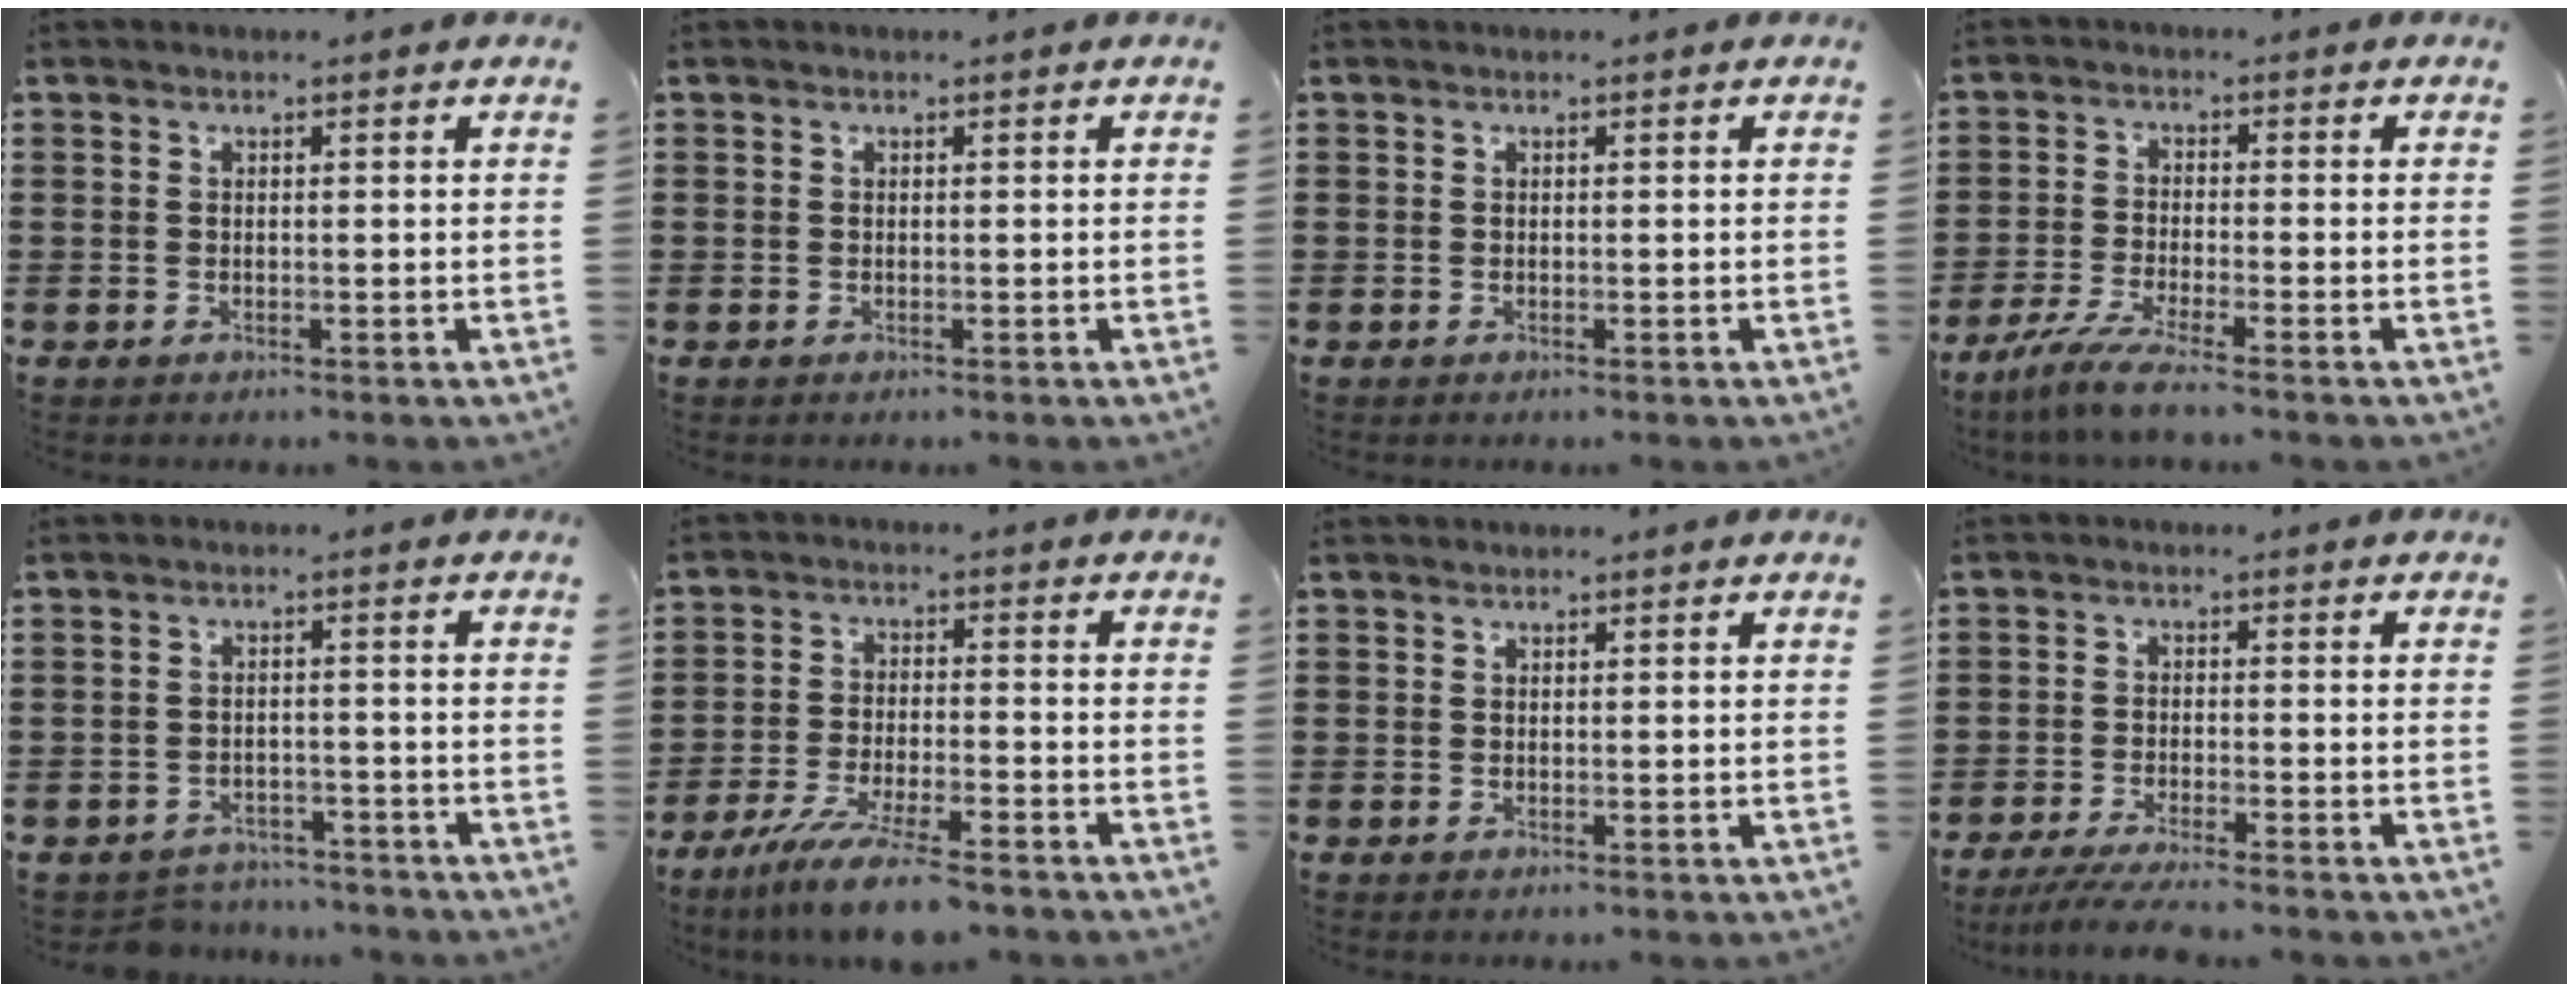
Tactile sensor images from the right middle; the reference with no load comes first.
{"total": 0.0}
{"total": 0.0}
{"total": 4.9, "force": [-4.0, -0.1, 2.9], "torque": [-0.078, -0.023, -0.081]}
{"total": 3.1, "force": [-3.0, 0.7, -0.2], "torque": [-0.006, 0.001, -0.067]}
{"total": 8.2, "force": [-6.7, 0.4, 4.7], "torque": [-0.093, -0.008, -0.125]}
{"total": 0.0}
{"total": 3.9, "force": [-3.5, 0.0, 1.7], "torque": [-0.042, -0.012, -0.070]}